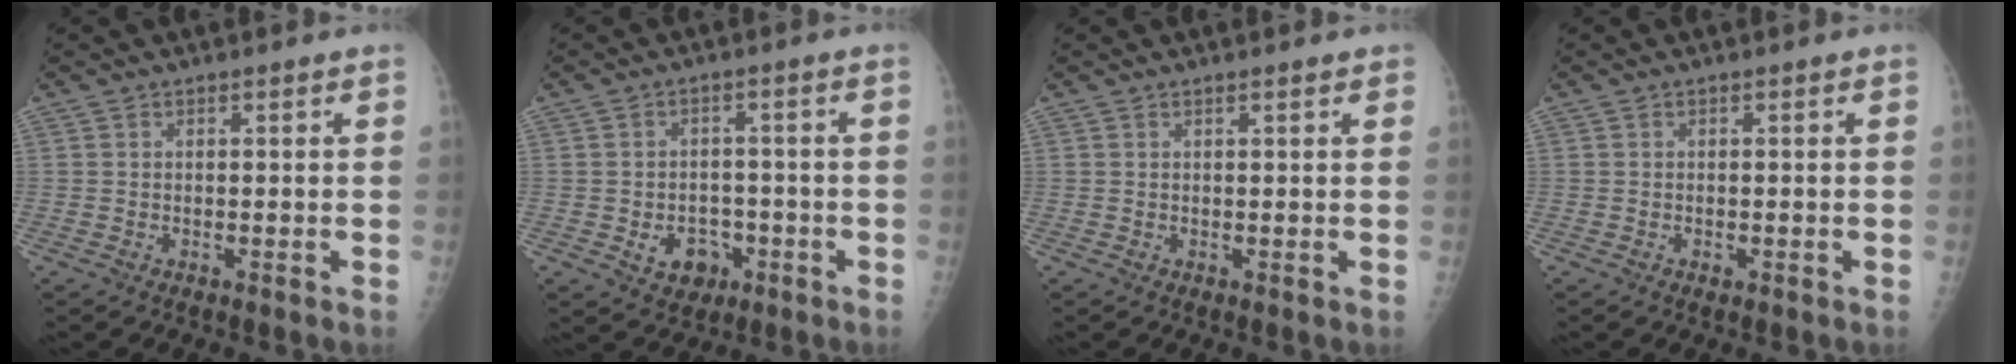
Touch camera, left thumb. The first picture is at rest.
{"total": 6.2, "force": [-2.3, 5.0, 2.9], "torque": [-0.019, 0.018, -0.026]}
{"total": 1.1, "force": [0.7, 0.3, 0.8], "torque": [-0.009, 0.000, 0.008]}
{"total": 0.7, "force": [-0.3, 0.5, 0.3], "torque": [-0.003, 0.001, -0.005]}